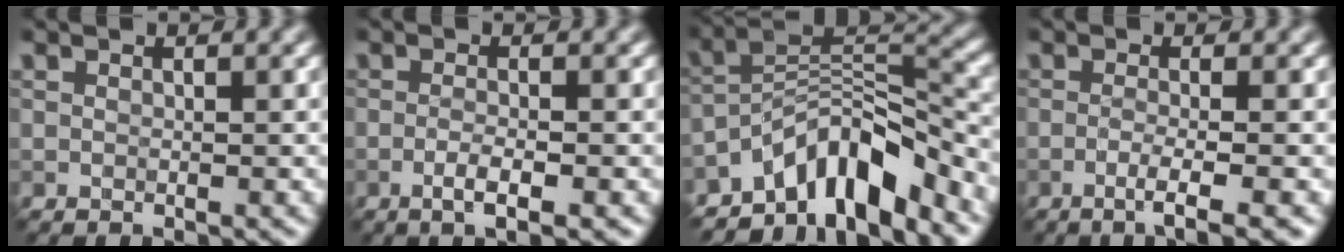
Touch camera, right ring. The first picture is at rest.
{"total": 2.4, "force": [-1.0, 0.5, 2.1], "torque": [-0.036, 0.003, -0.022]}
{"total": 8.3, "force": [-6.1, 2.6, 5.0], "torque": [-0.063, 0.006, -0.119]}
{"total": 3.3, "force": [-1.4, 0.5, 2.9], "torque": [-0.045, 0.001, -0.036]}